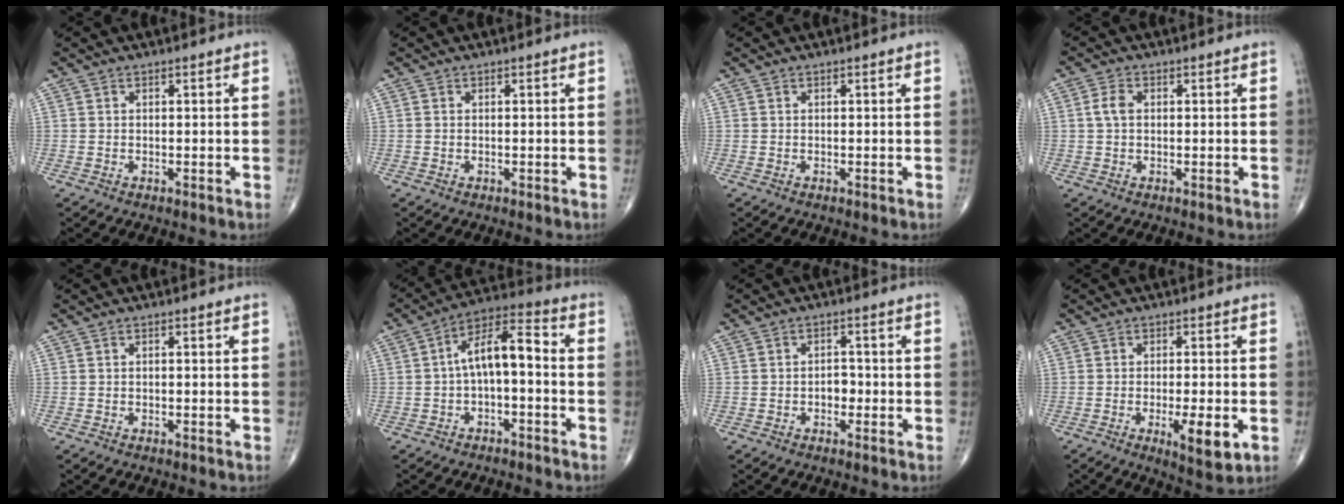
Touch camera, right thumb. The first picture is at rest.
{"total": 0.0}
{"total": 0.0}
{"total": 2.7, "force": [0.4, 1.8, 2.1], "torque": [-0.046, 0.006, 0.005]}
{"total": 0.0}
{"total": 9.5, "force": [-1.0, 4.0, 8.5], "torque": [-0.142, 0.050, -0.025]}
{"total": 2.5, "force": [-0.8, 1.8, 1.6], "torque": [-0.008, 0.011, -0.017]}
{"total": 6.7, "force": [-2.0, 1.7, 6.1], "torque": [-0.095, -0.011, -0.028]}